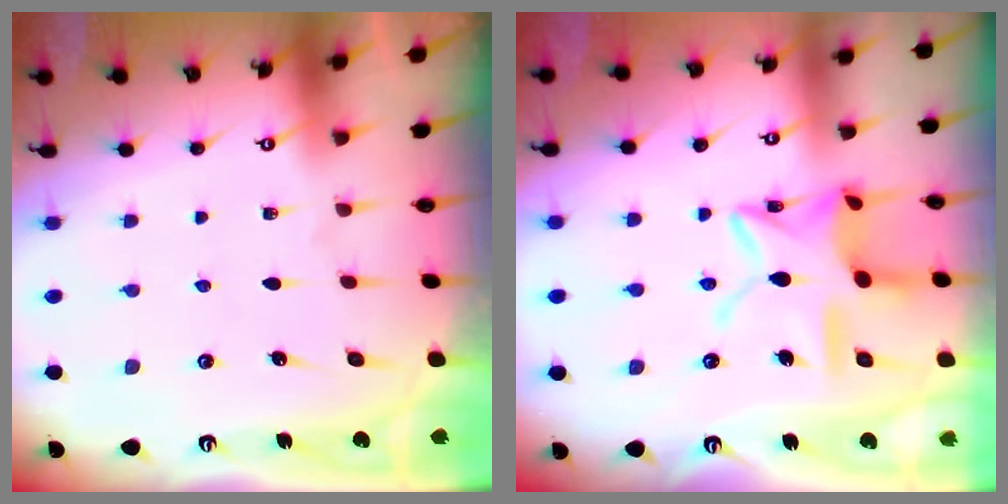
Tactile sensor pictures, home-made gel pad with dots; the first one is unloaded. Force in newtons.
{"total": 14.3, "press": 14.3, "slide": 1.1}